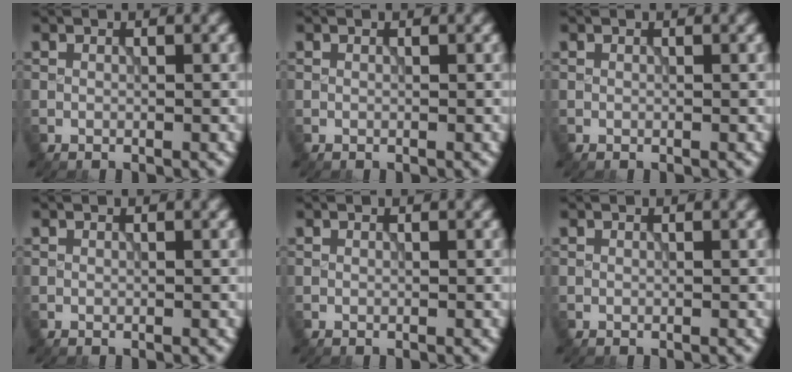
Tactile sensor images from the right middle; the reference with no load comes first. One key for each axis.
{"total": 0.0}
{"total": 0.0}
{"total": 0.0}
{"total": 0.0}
{"total": 0.0}